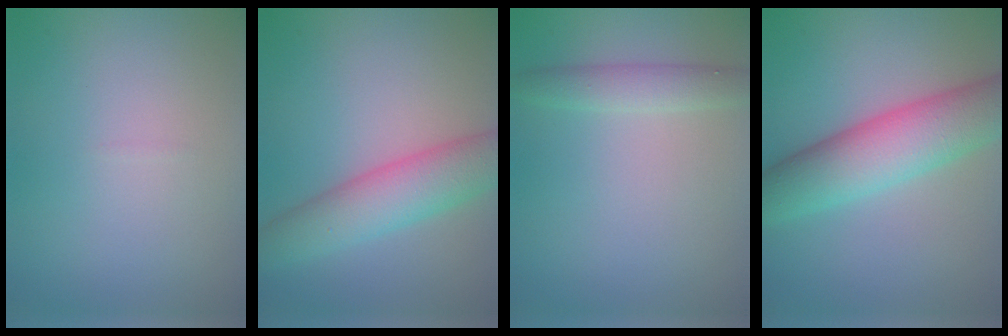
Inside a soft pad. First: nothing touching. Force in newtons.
{"total": 5.6, "press": 5.6, "slide": 0.2}
{"total": 2.1, "press": 2.1, "slide": 0.1}
{"total": 7.6, "press": 7.6, "slide": 0.3}